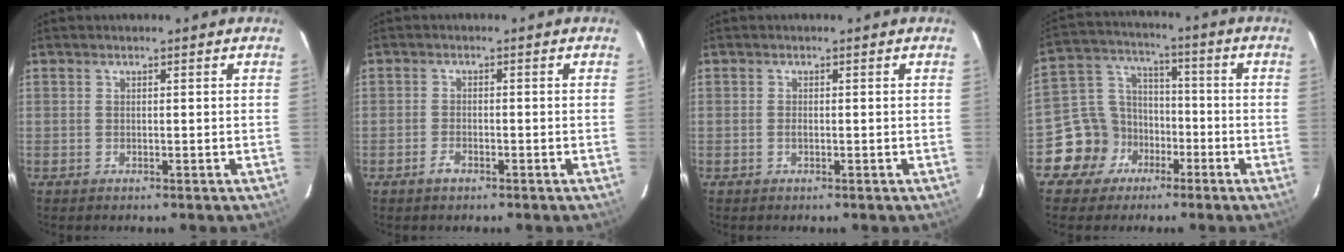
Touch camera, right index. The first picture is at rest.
{"total": 1.9, "force": [-1.3, 0.9, 1.1], "torque": [-0.025, -0.001, -0.025]}
{"total": 0.6, "force": [-0.2, 0.3, 0.5], "torque": [-0.010, -0.001, -0.004]}
{"total": 10.7, "force": [-5.4, 9.0, 1.9], "torque": [-0.062, 0.040, -0.085]}